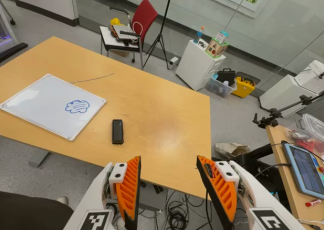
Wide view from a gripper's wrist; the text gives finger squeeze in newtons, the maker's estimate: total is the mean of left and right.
{"total": 0.0}